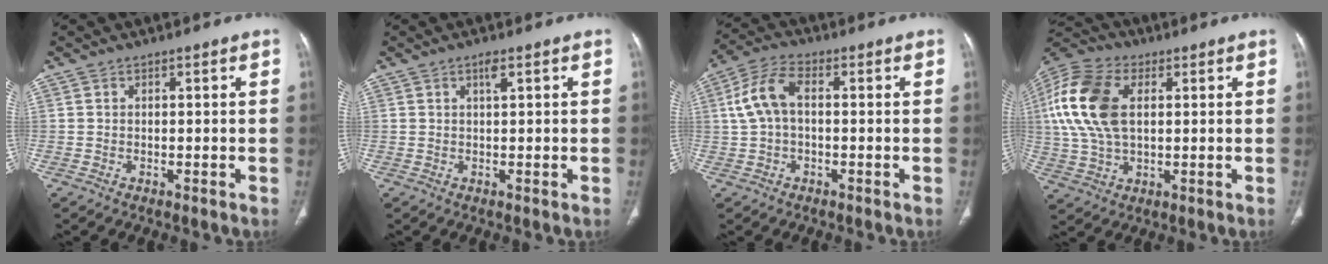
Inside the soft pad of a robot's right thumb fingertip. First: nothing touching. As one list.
[{"total": 1.7, "force": [0.8, 0.3, 1.5], "torque": [-0.024, -0.001, 0.012]}, {"total": 7.7, "force": [0.5, 4.2, 6.3], "torque": [-0.139, 0.025, 0.006]}, {"total": 16.8, "force": [3.2, 10.1, 13.0], "torque": [-0.280, 0.010, 0.056]}]